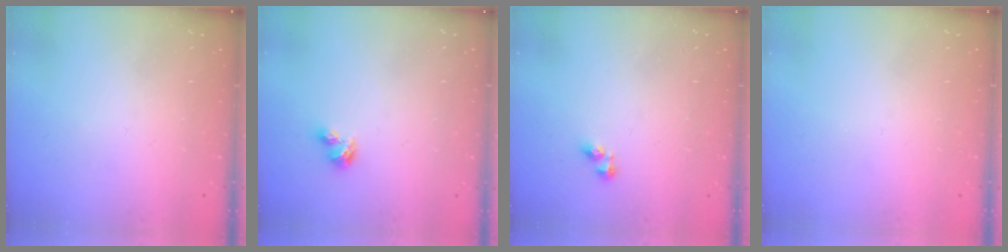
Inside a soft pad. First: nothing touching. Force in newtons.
{"total": 2.9, "press": 2.8, "slide": 0.5}
{"total": 2.8, "press": 2.8, "slide": 0.3}
{"total": 0.0}